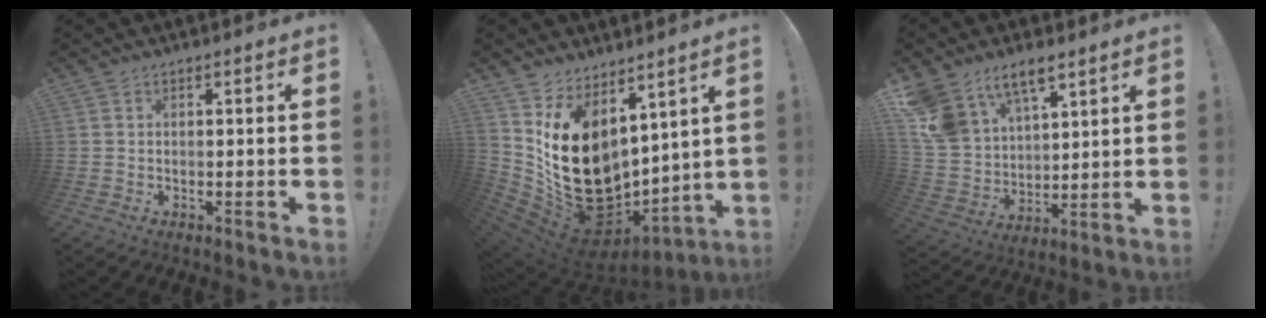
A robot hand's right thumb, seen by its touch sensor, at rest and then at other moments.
{"total": 20.5, "force": [3.1, 15.4, 13.2], "torque": [-0.237, -0.041, 0.088]}
{"total": 13.2, "force": [9.1, 7.6, 5.8], "torque": [-0.130, -0.055, 0.179]}